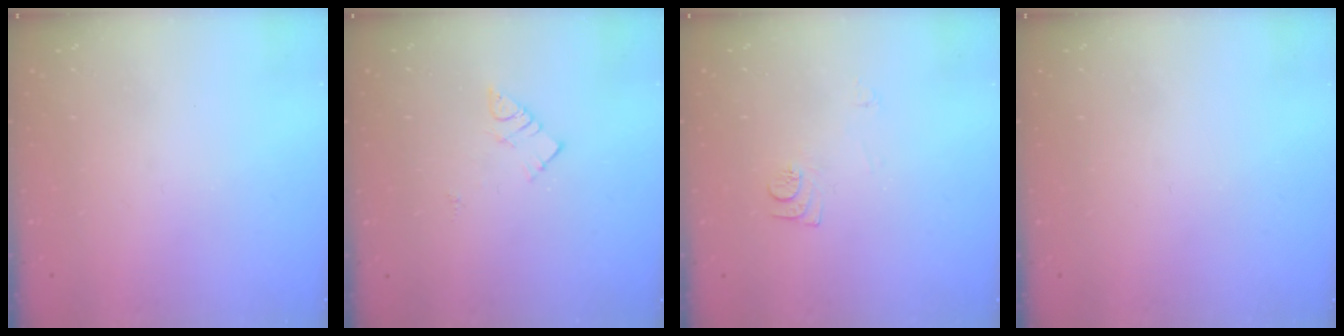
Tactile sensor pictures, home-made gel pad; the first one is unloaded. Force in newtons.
{"total": 5.6, "press": 5.6, "slide": 0.1}
{"total": 7.7, "press": 7.7, "slide": 0.8}
{"total": 0.0}